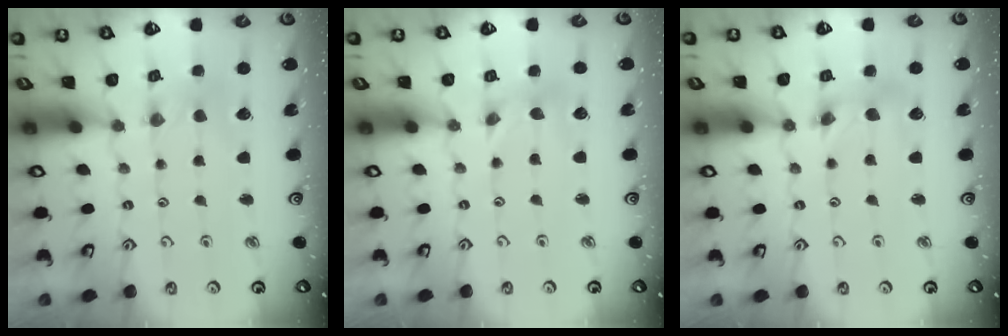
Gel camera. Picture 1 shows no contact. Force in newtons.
{"total": 0.0}
{"total": 4.1, "press": 4.1, "slide": 0.4}